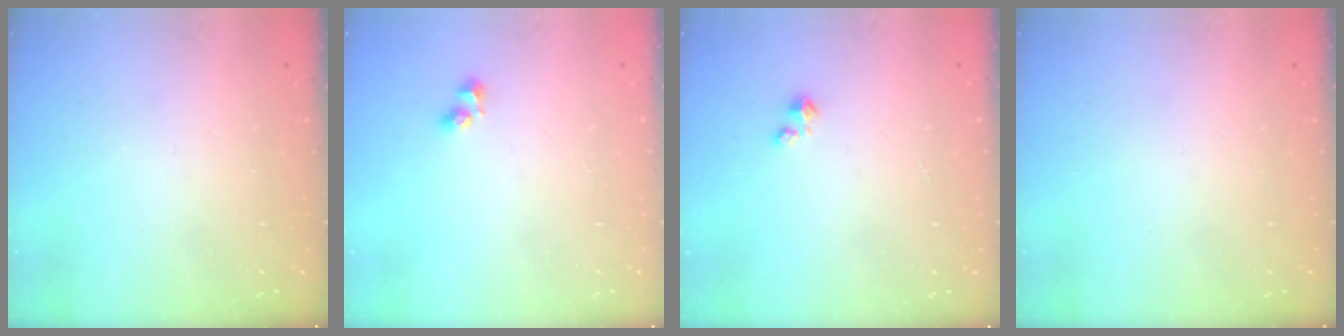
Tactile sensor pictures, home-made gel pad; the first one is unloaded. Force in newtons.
{"total": 4.6, "press": 4.3, "slide": 1.8}
{"total": 1.4, "press": 1.4, "slide": 0.2}
{"total": 0.0}